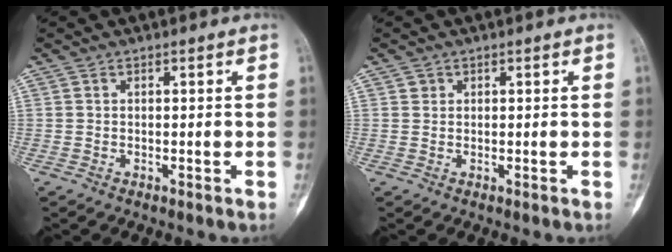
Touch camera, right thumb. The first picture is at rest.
{"total": 0.8, "force": [0.4, 0.7, 0.1], "torque": [0.009, 0.001, 0.005]}